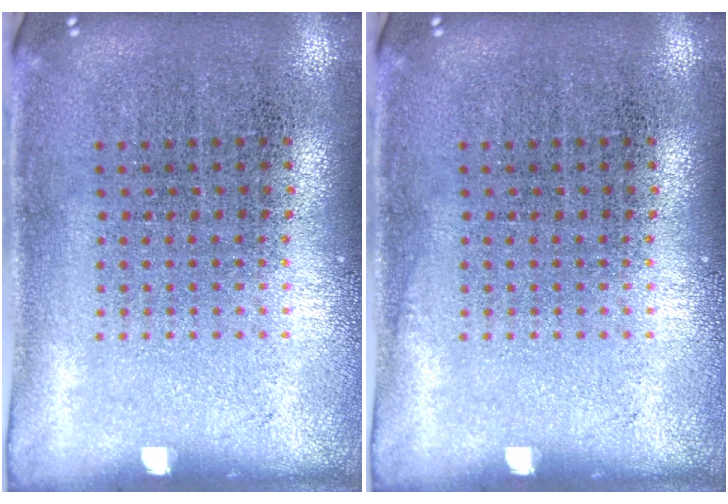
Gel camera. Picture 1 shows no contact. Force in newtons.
{"total": 0.0}